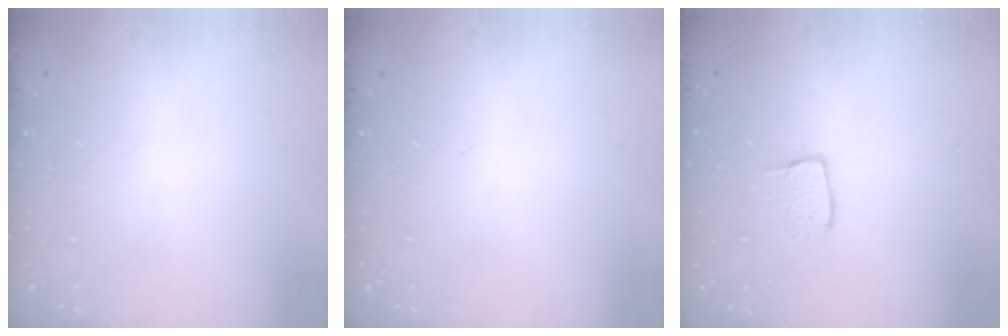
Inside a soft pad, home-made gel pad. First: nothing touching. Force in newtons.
{"total": 0.0}
{"total": 6.7, "press": 6.7, "slide": 0.4}